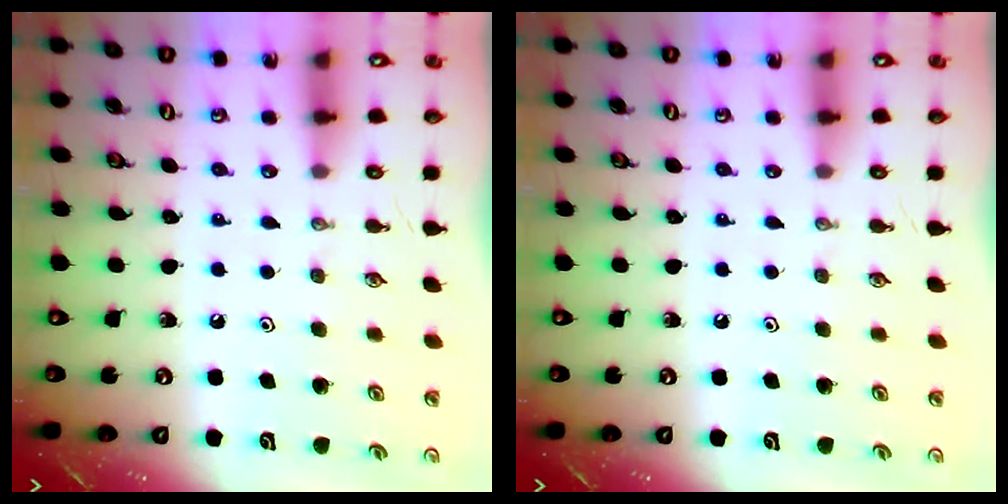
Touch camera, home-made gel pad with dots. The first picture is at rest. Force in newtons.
{"total": 0.0}